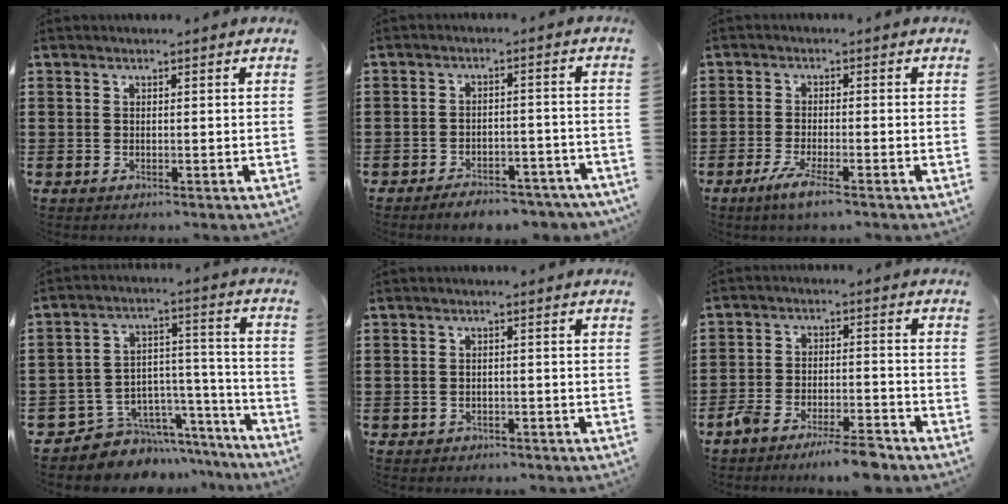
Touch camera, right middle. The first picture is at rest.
{"total": 3.9, "force": [-3.8, 0.5, 0.6], "torque": [-0.011, 0.007, -0.077]}
{"total": 3.9, "force": [-2.4, 0.1, 3.0], "torque": [-0.062, -0.010, -0.044]}
{"total": 6.3, "force": [-5.3, 3.5, -0.2], "torque": [-0.005, 0.006, -0.097]}
{"total": 0.9, "force": [-0.8, 0.5, 0.0], "torque": [-0.003, -0.001, -0.018]}
{"total": 6.4, "force": [-5.8, 0.5, 2.6], "torque": [-0.053, -0.001, -0.111]}